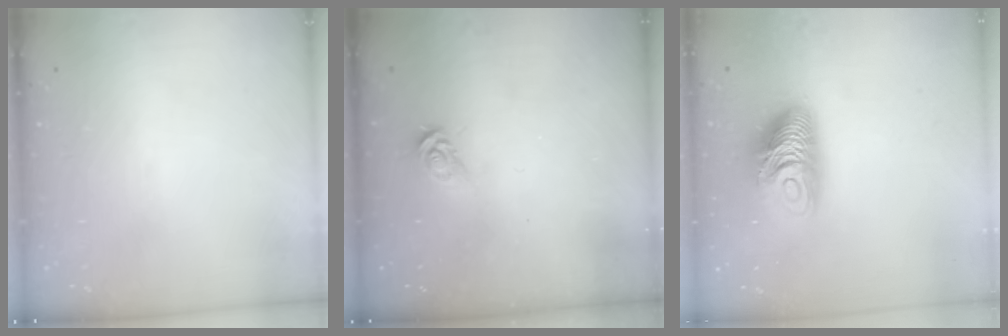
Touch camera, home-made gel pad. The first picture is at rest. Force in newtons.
{"total": 3.8, "press": 3.7, "slide": 0.5}
{"total": 12.1, "press": 12.1, "slide": 1.0}